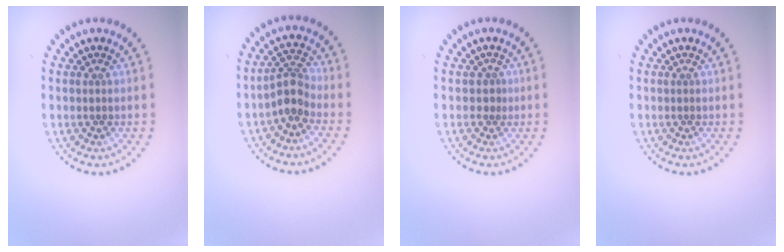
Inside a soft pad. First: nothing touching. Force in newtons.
{"total": 2.7, "press": 2.2, "slide": 1.7}
{"total": 0.8, "press": 0.5, "slide": 0.6}
{"total": 0.0}